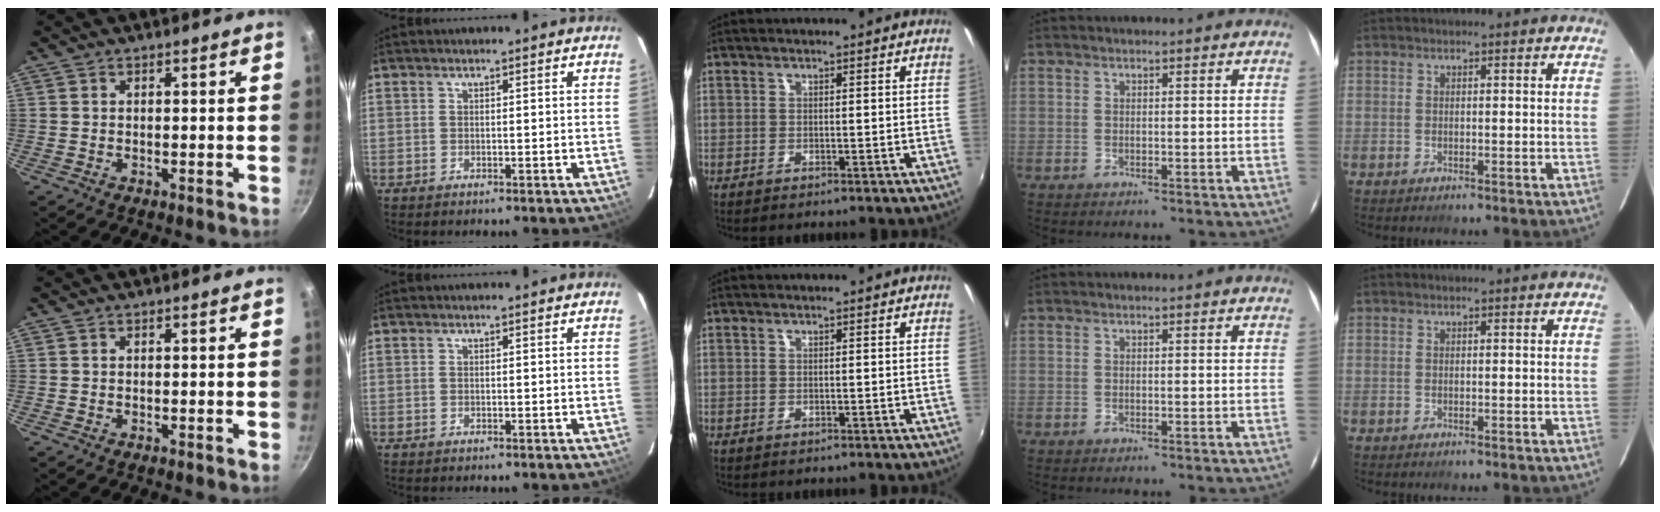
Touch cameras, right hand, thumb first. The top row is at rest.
{}